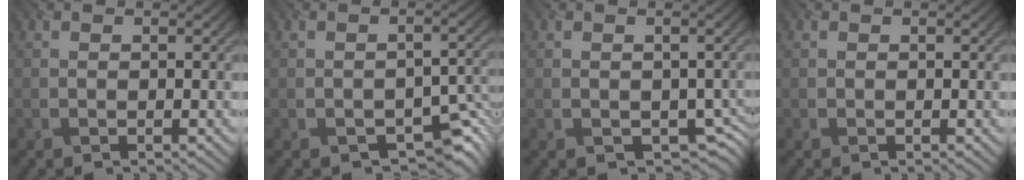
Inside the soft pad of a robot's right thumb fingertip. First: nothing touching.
{"total": 5.6, "force": [-3.4, 3.2, 3.1], "torque": [-0.039, -0.021, -0.041]}
{"total": 3.8, "force": [-1.1, 2.7, 2.4], "torque": [-0.049, -0.022, -0.009]}
{"total": 0.0}